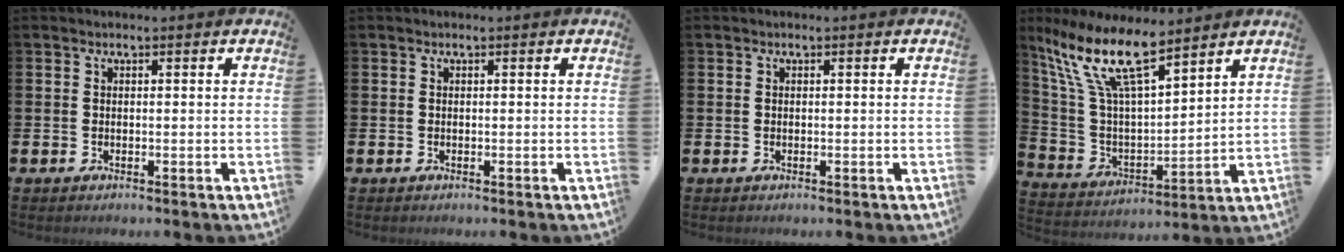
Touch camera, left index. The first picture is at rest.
{"total": 0.0}
{"total": 0.0}
{"total": 12.8, "force": [9.4, 3.5, 7.9], "torque": [-0.190, -0.036, 0.167]}